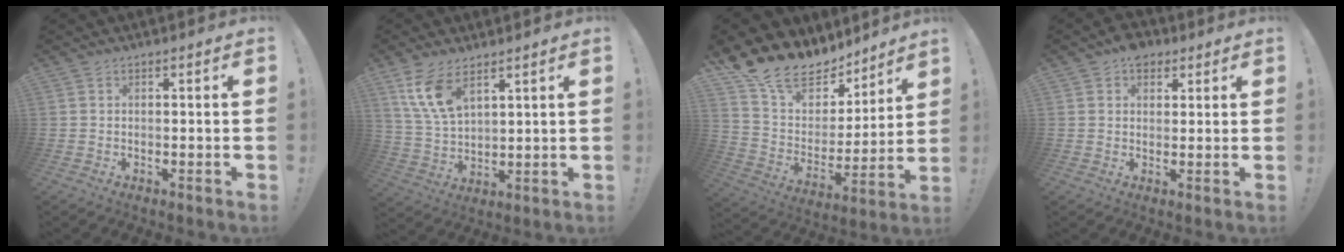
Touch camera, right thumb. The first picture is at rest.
{"total": 10.7, "force": [6.8, 4.7, 6.8], "torque": [-0.138, -0.026, 0.130]}
{"total": 16.2, "force": [12.8, 8.4, 5.3], "torque": [-0.105, -0.092, 0.241]}
{"total": 5.6, "force": [3.2, 4.2, 2.1], "torque": [-0.025, -0.008, 0.057]}